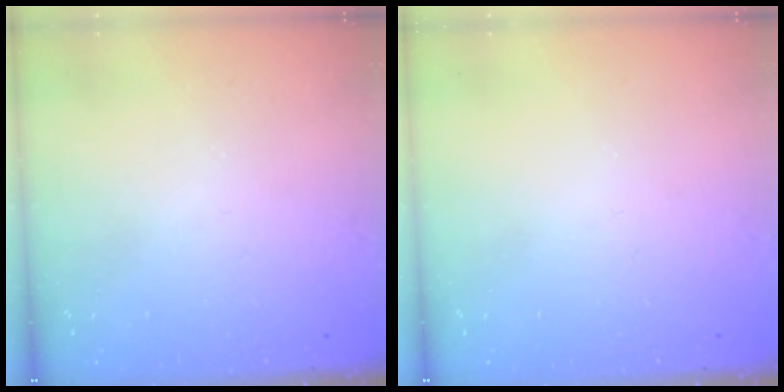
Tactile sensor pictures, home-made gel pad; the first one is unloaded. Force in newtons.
{"total": 0.0}